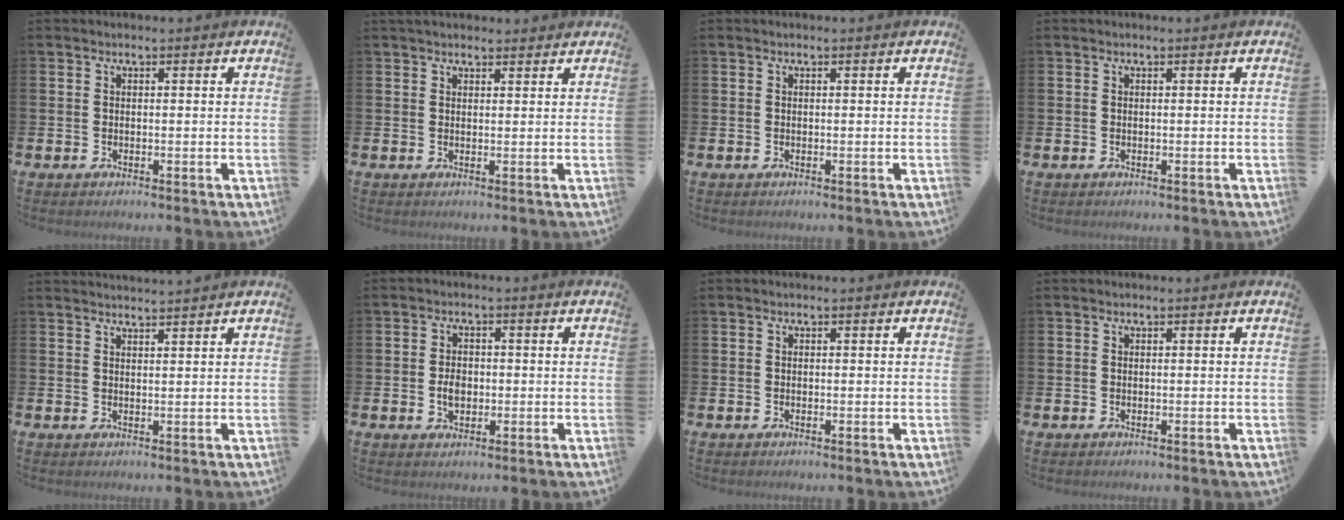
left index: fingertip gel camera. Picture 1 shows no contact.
{"total": 2.0, "force": [1.9, 0.7, 0.3], "torque": [0.002, -0.002, 0.032]}
{"total": 0.0}
{"total": 0.0}
{"total": 1.9, "force": [1.8, -0.3, -0.1], "torque": [0.004, -0.011, 0.033]}
{"total": 2.8, "force": [-0.3, 2.0, 1.9], "torque": [-0.021, -0.001, -0.011]}
{"total": 0.0}
{"total": 0.0}